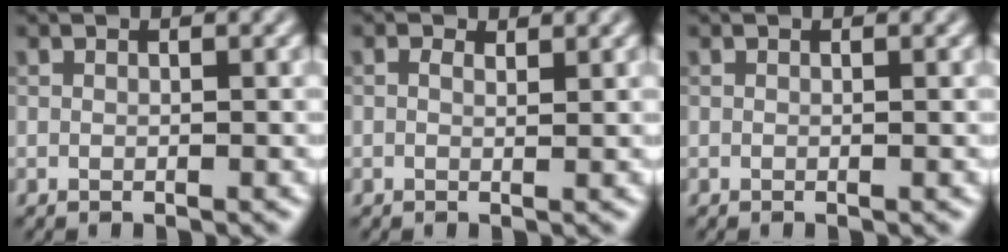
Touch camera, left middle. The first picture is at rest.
{"total": 1.4, "force": [0.9, 0.6, 0.9], "torque": [-0.017, -0.002, 0.010]}
{"total": 0.0}